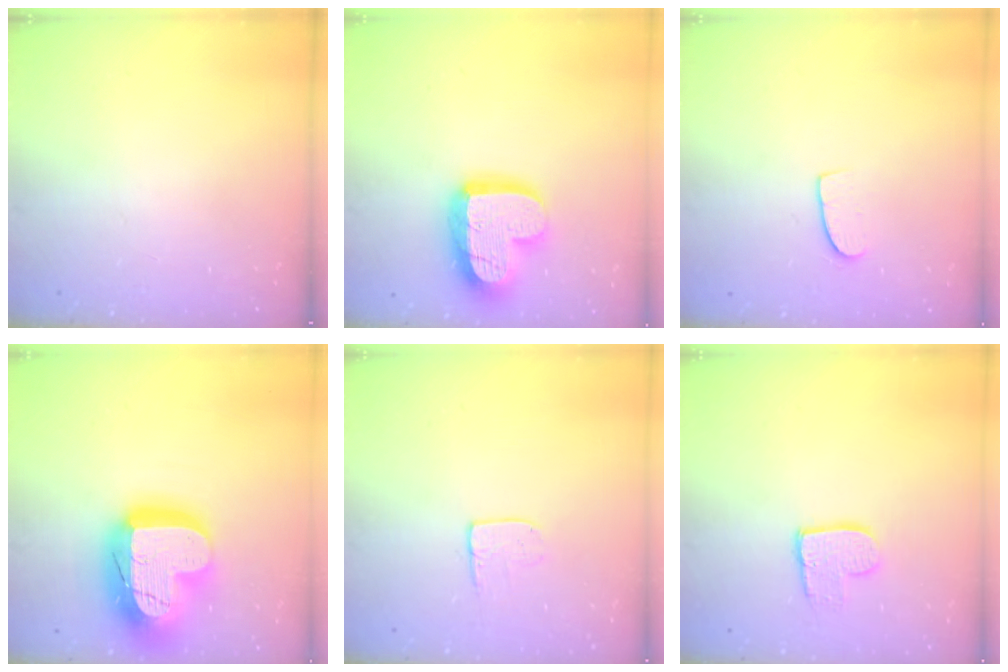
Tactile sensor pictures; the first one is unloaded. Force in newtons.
{"total": 19.2, "press": 19.1, "slide": 1.8}
{"total": 7.0, "press": 7.0, "slide": 0.4}
{"total": 26.0, "press": 25.9, "slide": 2.1}
{"total": 6.8, "press": 6.8, "slide": 0.5}
{"total": 9.0, "press": 9.0, "slide": 0.7}